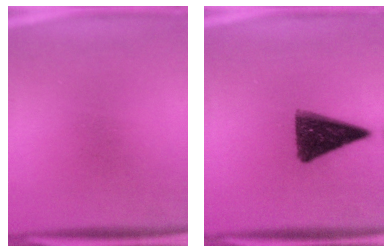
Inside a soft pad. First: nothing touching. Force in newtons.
{"total": 12.3}